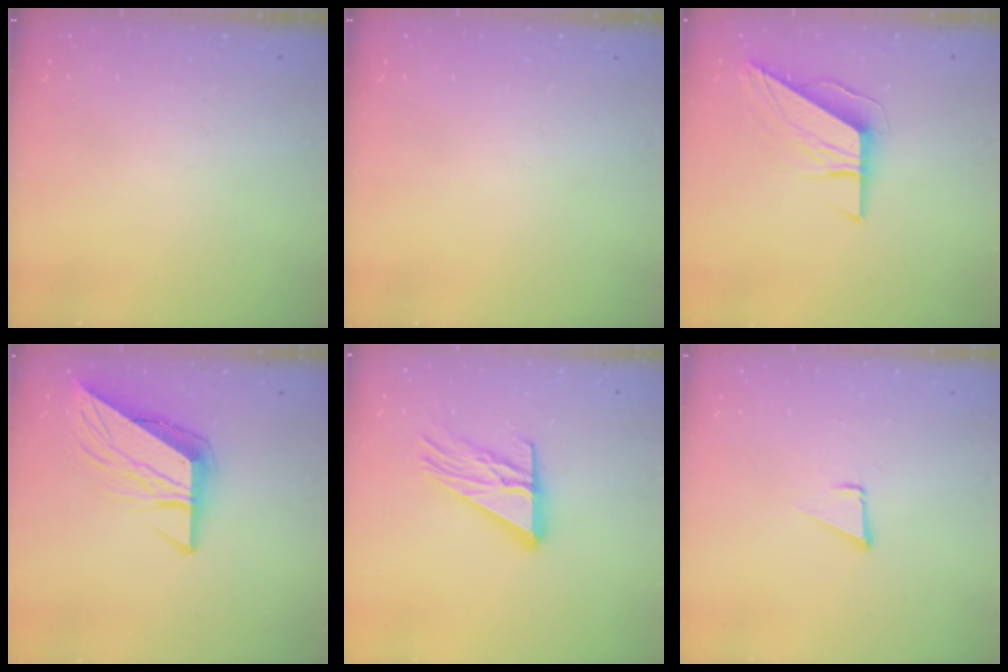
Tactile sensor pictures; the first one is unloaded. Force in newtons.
{"total": 0.0}
{"total": 8.3, "press": 8.3, "slide": 0.7}
{"total": 10.2, "press": 10.1, "slide": 1.3}
{"total": 14.6, "press": 14.5, "slide": 1.4}
{"total": 1.6, "press": 1.5, "slide": 0.1}